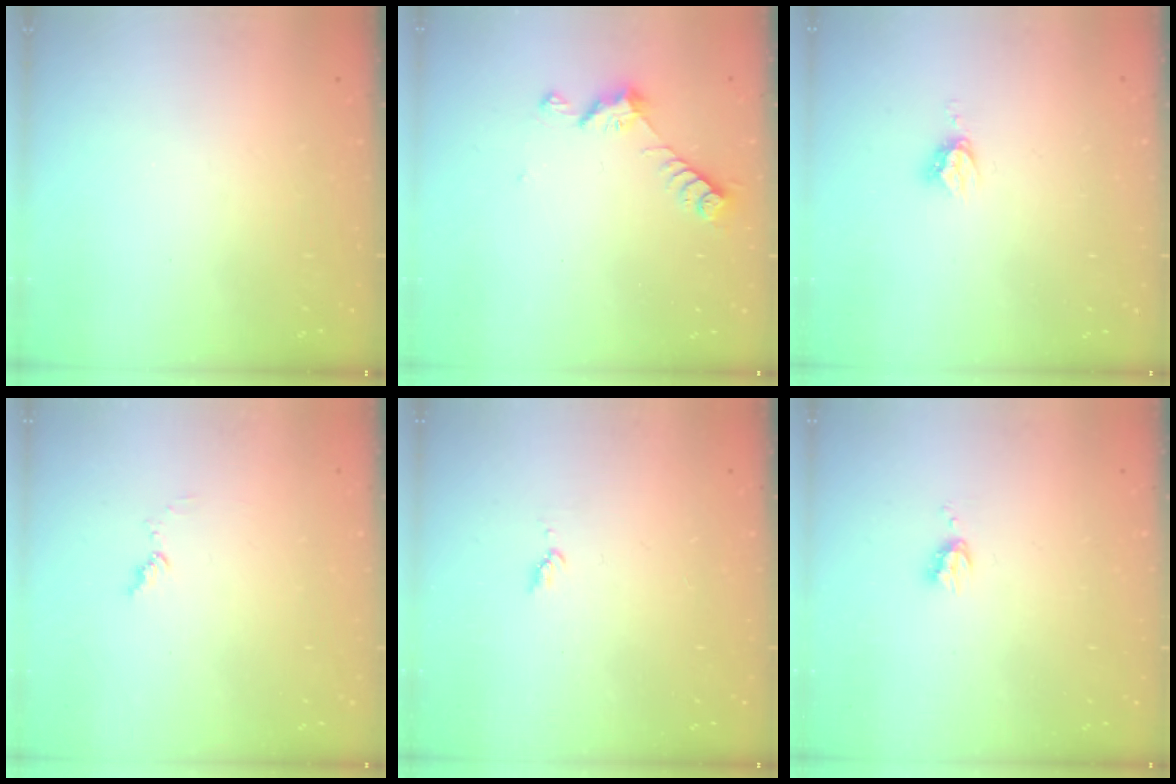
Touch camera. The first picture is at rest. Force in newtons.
{"total": 7.2, "press": 7.2, "slide": 0.5}
{"total": 4.9, "press": 4.9, "slide": 0.1}
{"total": 4.9, "press": 4.9, "slide": 0.3}
{"total": 4.4, "press": 4.3, "slide": 0.4}
{"total": 5.4, "press": 5.3, "slide": 0.7}